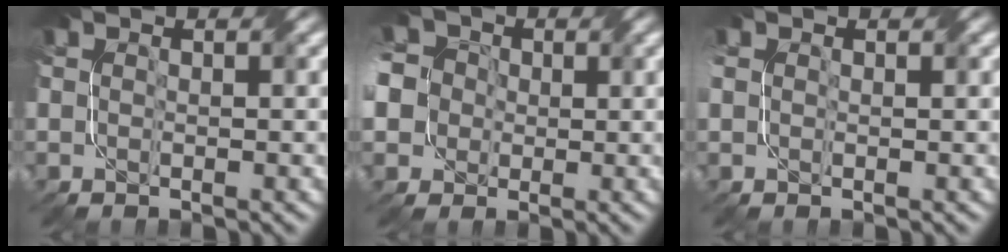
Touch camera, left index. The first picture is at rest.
{"total": 8.9, "force": [-1.0, 8.0, 3.7], "torque": [-0.089, 0.012, -0.052]}
{"total": 1.9, "force": [0.1, 1.6, 1.0], "torque": [-0.009, -0.001, 0.002]}